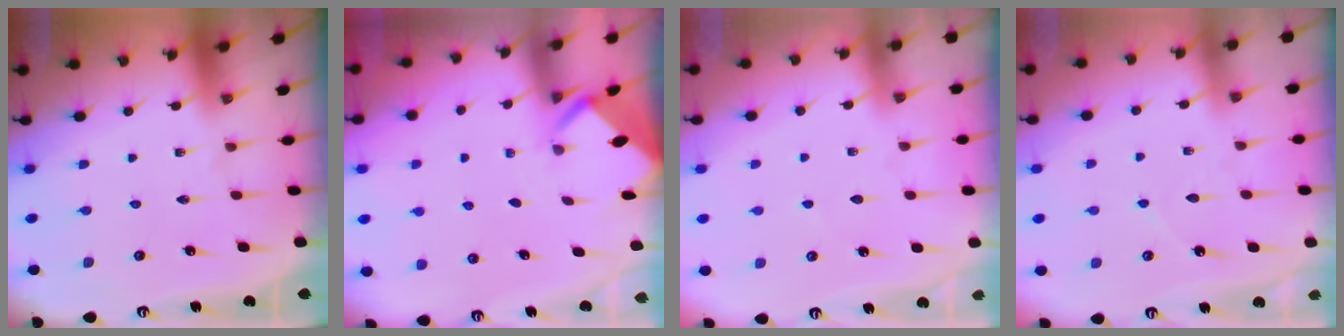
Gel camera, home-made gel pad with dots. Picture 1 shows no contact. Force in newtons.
{"total": 1.9, "press": 1.9, "slide": 0.1}
{"total": 2.5, "press": 2.5, "slide": 0.4}
{"total": 3.3, "press": 3.3, "slide": 0.3}